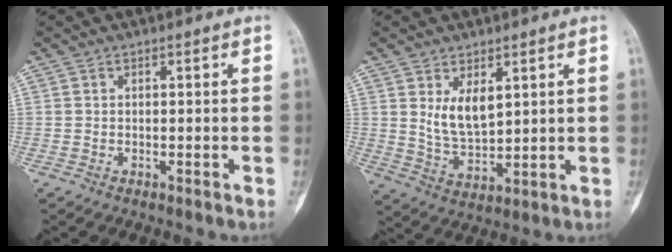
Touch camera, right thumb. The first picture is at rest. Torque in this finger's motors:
{"motor_torque": [0.93, 1.02, 0.72, 0.21, 0.19]}